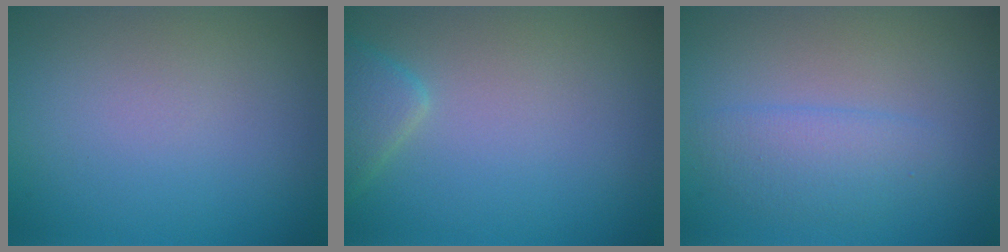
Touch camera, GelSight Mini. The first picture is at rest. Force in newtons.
{"total": 2.4, "press": 2.3, "slide": 0.1}
{"total": 2.4, "press": 2.4, "slide": 0.1}